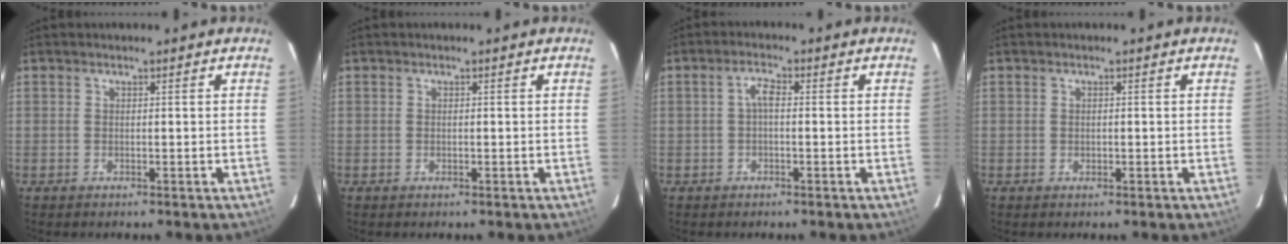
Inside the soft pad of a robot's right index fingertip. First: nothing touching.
{"total": 0.0}
{"total": 2.2, "force": [-0.2, 0.8, 2.0], "torque": [-0.043, 0.009, -0.003]}
{"total": 0.8, "force": [0.0, 0.6, 0.4], "torque": [-0.007, 0.001, 0.001]}